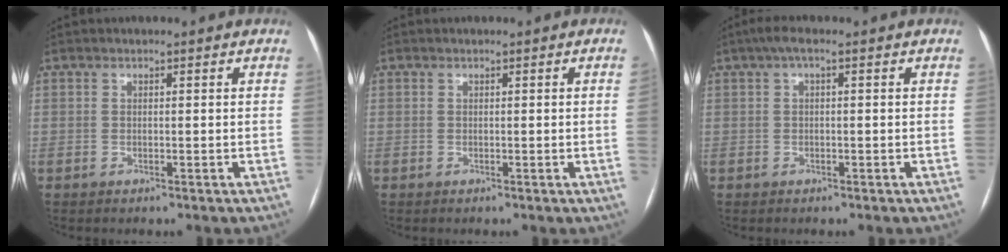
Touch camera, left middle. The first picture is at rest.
{"total": 1.0, "force": [-0.2, -0.4, 0.9], "torque": [-0.009, 0.001, -0.003]}
{"total": 2.4, "force": [0.9, 0.6, 2.2], "torque": [-0.037, 0.014, 0.013]}